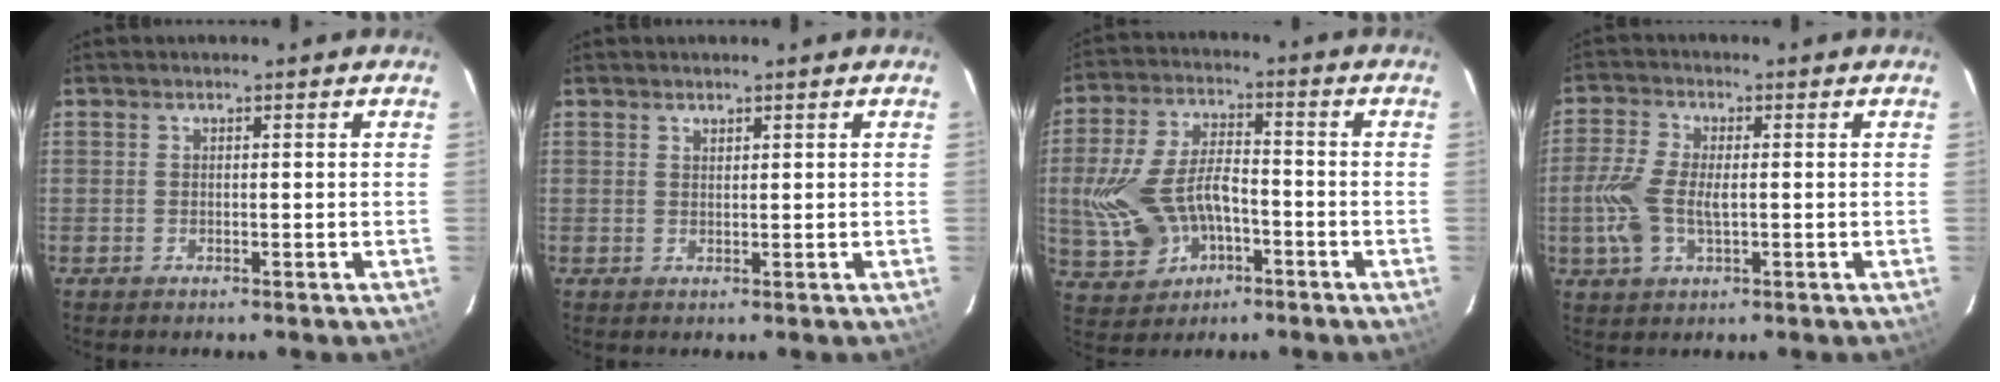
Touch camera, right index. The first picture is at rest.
{"total": 0.8, "force": [0.7, 0.4, 0.2], "torque": [-0.003, 0.002, 0.014]}
{"total": 13.4, "force": [-3.6, 8.3, 9.8], "torque": [-0.222, 0.007, -0.049]}
{"total": 7.5, "force": [-1.1, 3.8, 6.4], "torque": [-0.153, 0.003, -0.021]}